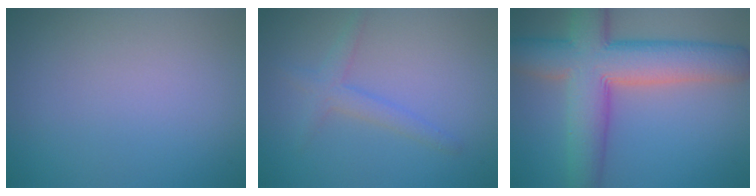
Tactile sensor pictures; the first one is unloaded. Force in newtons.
{"total": 2.0, "press": 2.0, "slide": 0.1}
{"total": 10.5, "press": 10.4, "slide": 0.6}